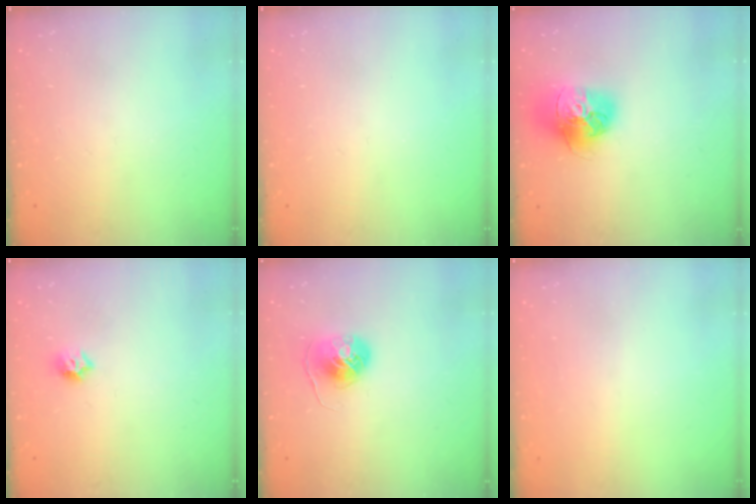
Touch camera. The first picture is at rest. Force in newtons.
{"total": 0.0}
{"total": 17.0, "press": 16.9, "slide": 1.7}
{"total": 6.3, "press": 6.3, "slide": 0.2}
{"total": 7.5, "press": 7.5, "slide": 0.1}
{"total": 0.9, "press": 0.9, "slide": 0.1}